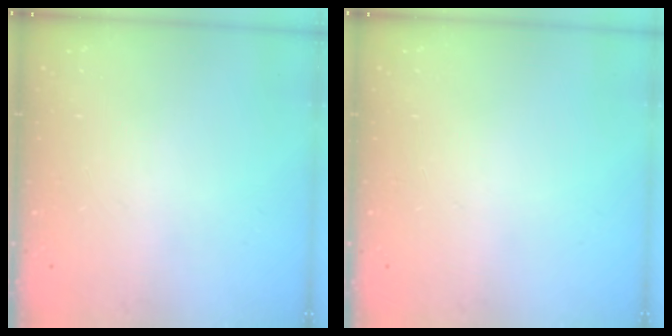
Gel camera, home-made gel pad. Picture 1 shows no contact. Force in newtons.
{"total": 0.0}